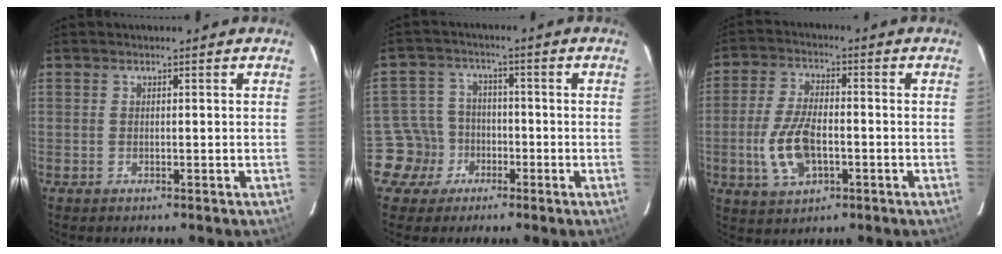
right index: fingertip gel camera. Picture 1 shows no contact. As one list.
[{"total": 6.6, "force": [-3.0, 5.8, -0.4], "torque": [-0.007, 0.029, -0.057]}, {"total": 10.4, "force": [-2.6, 5.2, 8.7], "torque": [-0.187, -0.001, -0.045]}]